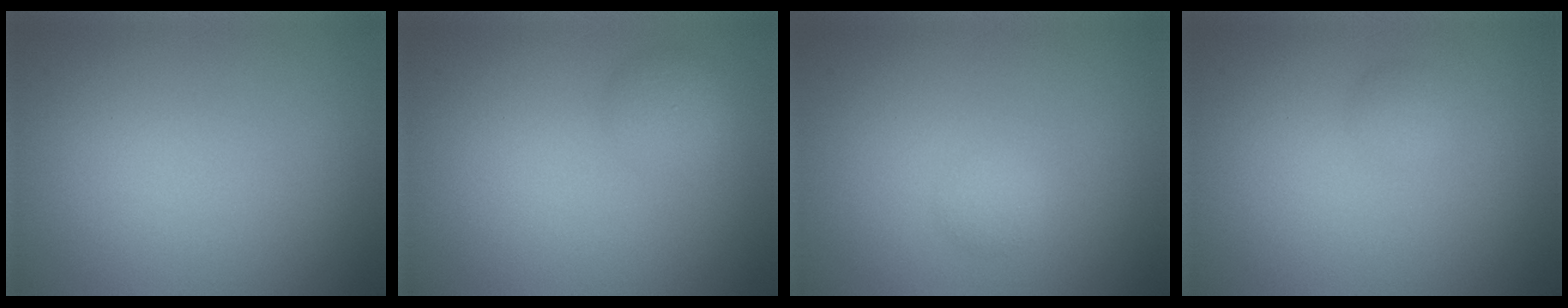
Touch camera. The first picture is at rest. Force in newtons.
{"total": 1.9, "press": 1.9, "slide": 0.1}
{"total": 1.1, "press": 1.1, "slide": 0.0}
{"total": 0.9, "press": 0.9, "slide": 0.0}